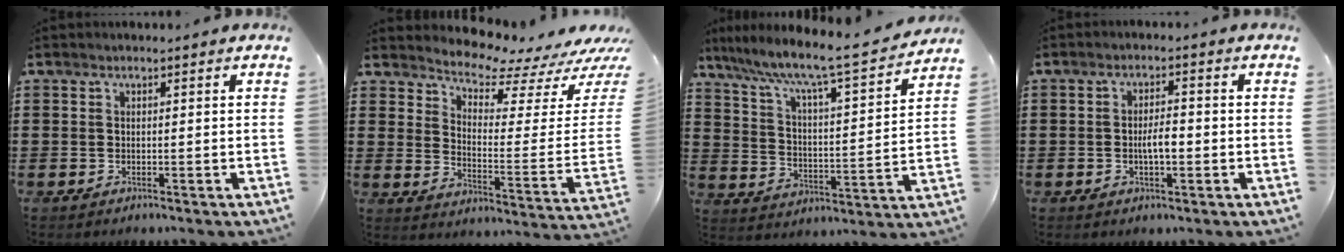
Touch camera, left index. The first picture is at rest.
{"total": 6.1, "force": [5.8, 0.9, 1.6], "torque": [-0.050, -0.058, 0.095]}
{"total": 7.7, "force": [6.6, 0.0, 4.0], "torque": [-0.106, -0.048, 0.102]}
{"total": 3.5, "force": [-0.6, 1.2, 3.3], "torque": [-0.060, 0.005, -0.012]}